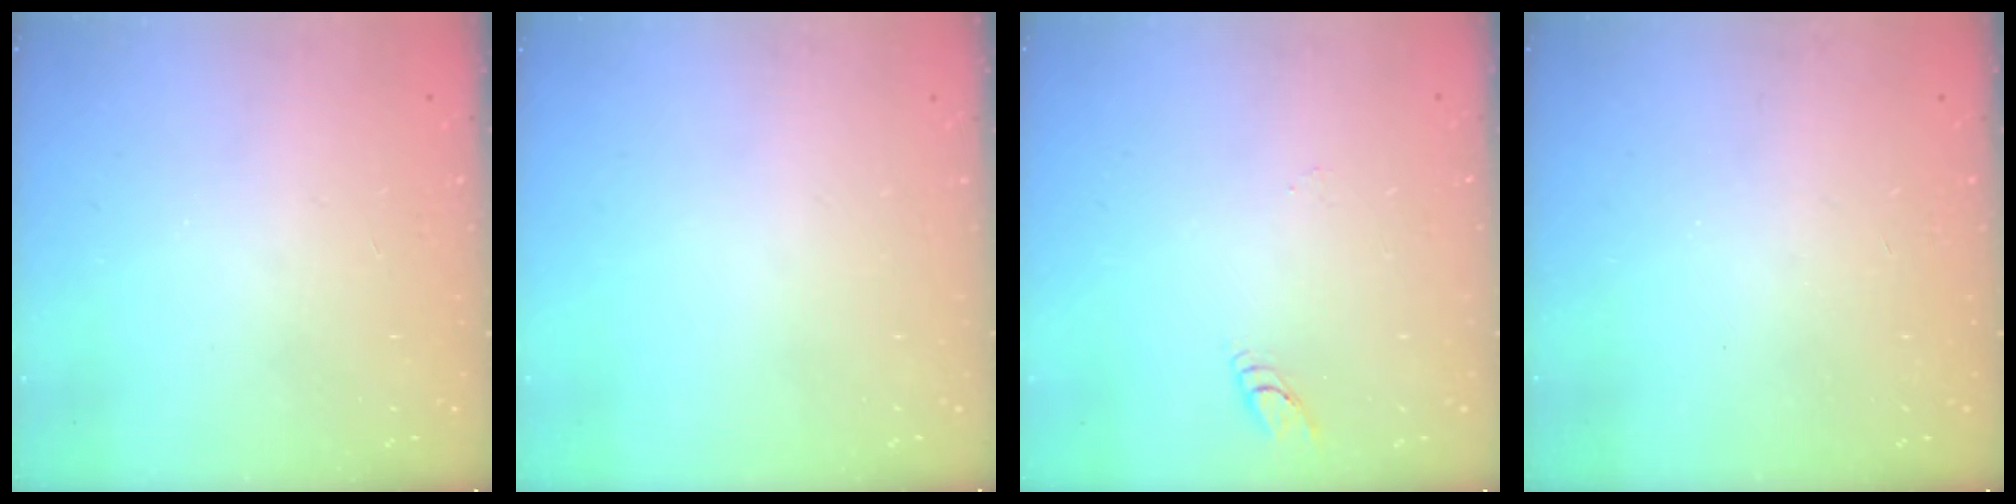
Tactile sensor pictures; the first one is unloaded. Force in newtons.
{"total": 0.0}
{"total": 2.8, "press": 2.8, "slide": 0.3}
{"total": 0.0}